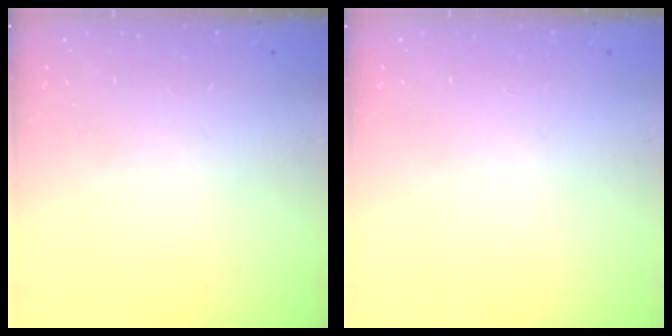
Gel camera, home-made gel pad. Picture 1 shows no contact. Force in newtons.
{"total": 0.0}